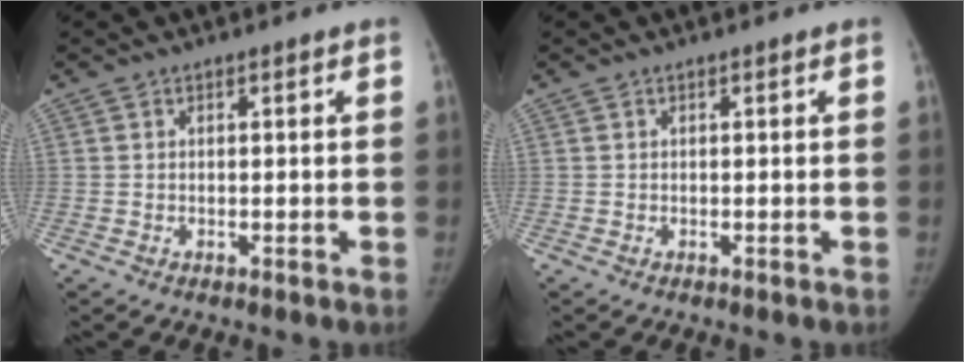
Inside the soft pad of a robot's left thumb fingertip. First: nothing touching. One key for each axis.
{"total": 0.0}